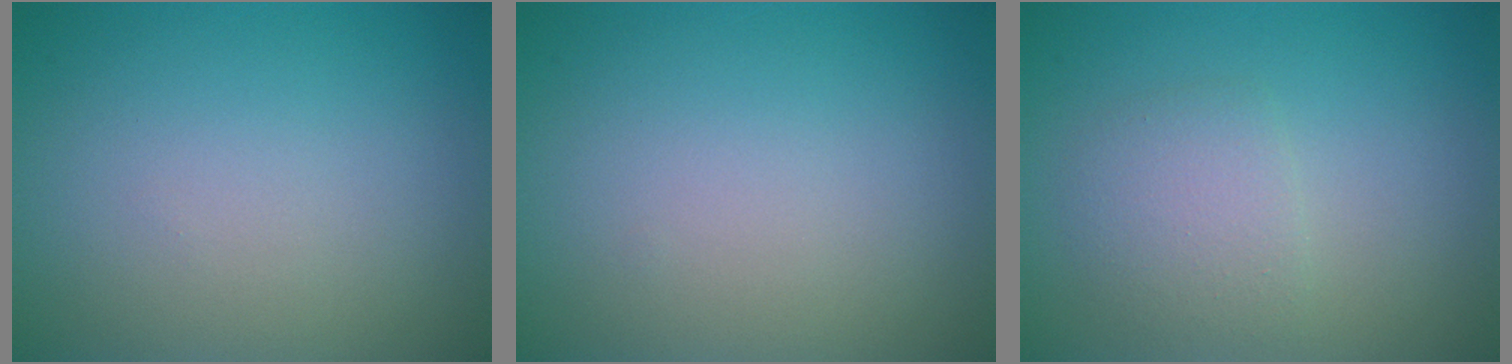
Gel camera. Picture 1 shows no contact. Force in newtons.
{"total": 0.0}
{"total": 2.3, "press": 2.3, "slide": 0.0}